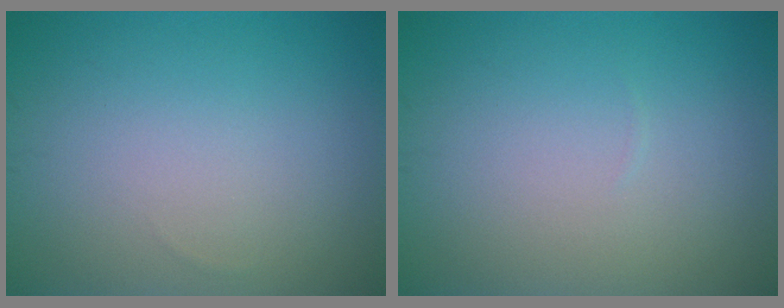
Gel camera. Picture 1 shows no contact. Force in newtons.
{"total": 0.0}